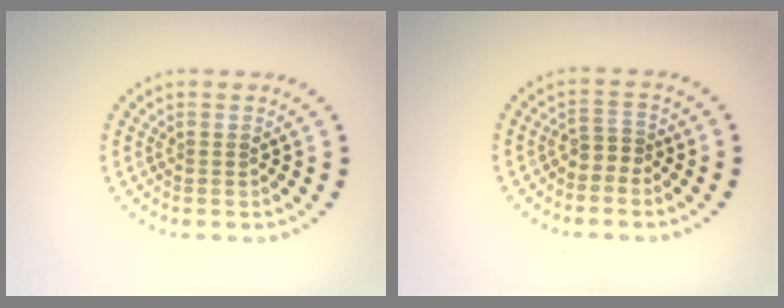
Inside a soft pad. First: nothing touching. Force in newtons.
{"total": 1.5, "press": 1.2, "slide": 0.9}